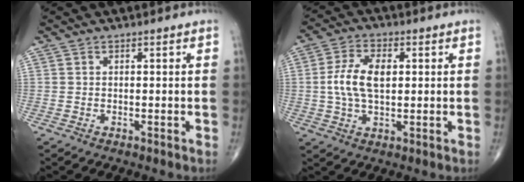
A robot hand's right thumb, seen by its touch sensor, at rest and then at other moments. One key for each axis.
{"total": 8.7, "fx": 0.8, "fy": 4.7, "fz": 7.3, "tx": -0.147, "ty": 0.009, "tz": 0.015}